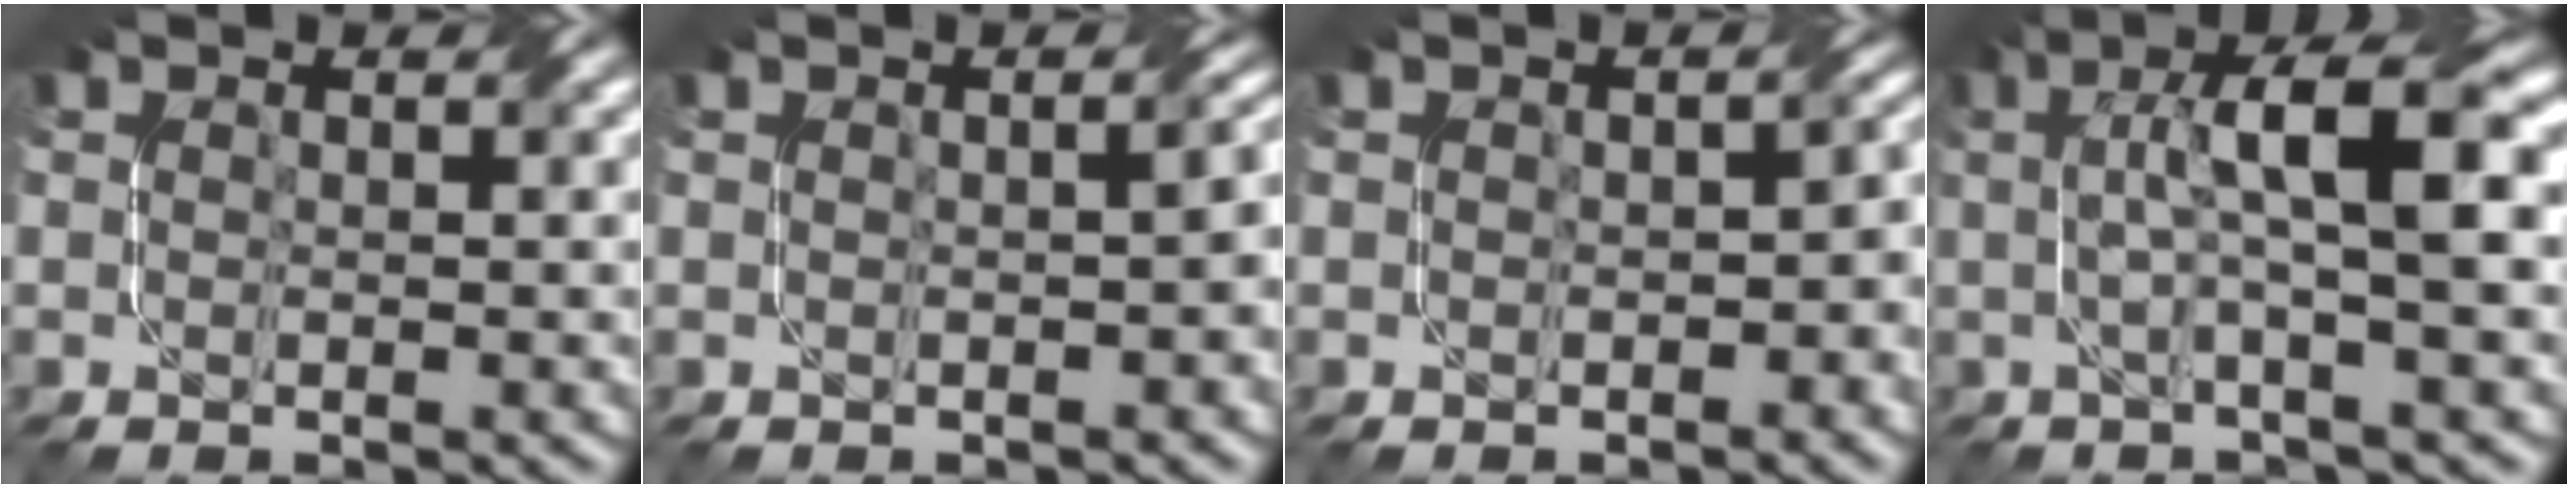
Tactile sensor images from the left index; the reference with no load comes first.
{"total": 3.0, "force": [-0.2, 1.2, 2.8], "torque": [-0.022, 0.008, 0.003]}
{"total": 3.1, "force": [-0.5, 1.7, 2.5], "torque": [-0.024, -0.002, -0.004]}
{"total": 8.0, "force": [1.2, 1.4, 7.8], "torque": [-0.120, 0.020, 0.015]}